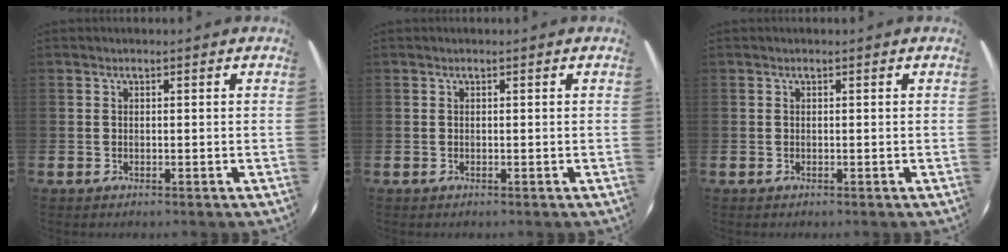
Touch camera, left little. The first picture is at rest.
{"total": 0.0}
{"total": 0.0}